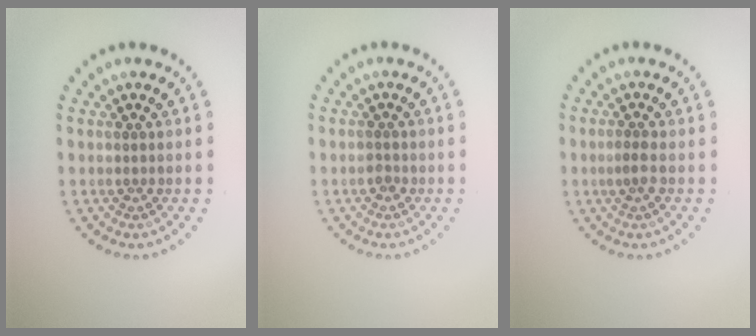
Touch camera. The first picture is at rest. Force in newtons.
{"total": 0.8, "press": 0.8, "slide": 0.1}
{"total": 1.2, "press": 1.1, "slide": 0.5}